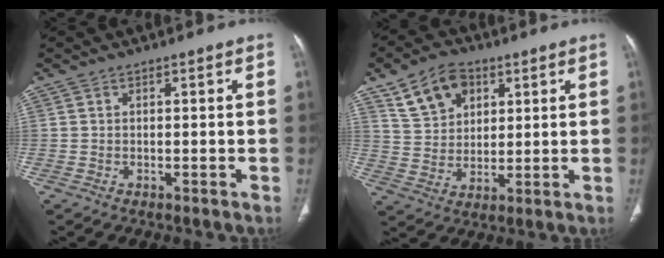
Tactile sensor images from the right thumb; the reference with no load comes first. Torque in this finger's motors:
{"motor_torque": [-0.74, 0.98, 0.39, 1.02, 0.03]}